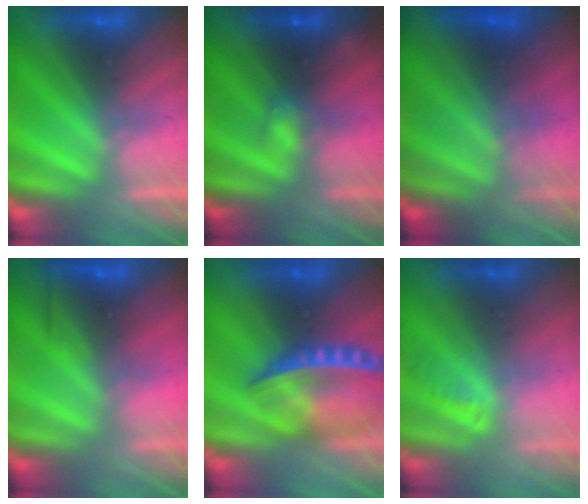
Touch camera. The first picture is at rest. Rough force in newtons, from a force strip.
{"total": 1.8}
{"total": 7.5}
{"total": 2.5}
{"total": 7.9}
{"total": 1.1}